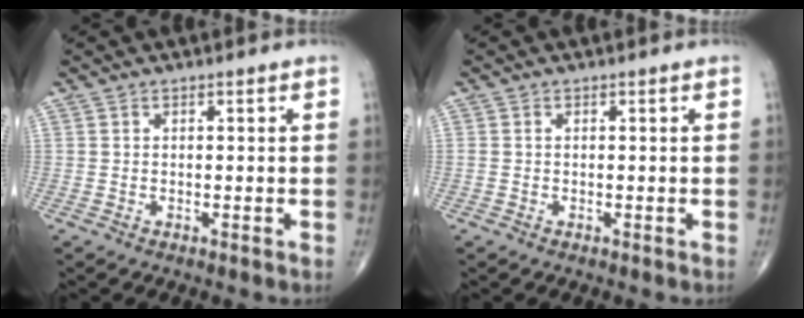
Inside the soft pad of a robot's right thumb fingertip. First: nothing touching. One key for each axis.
{"total": 0.5, "fx": -0.1, "fy": 0.3, "fz": 0.4, "tx": -0.012, "ty": 0.003, "tz": 0.001}